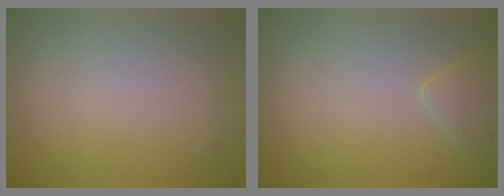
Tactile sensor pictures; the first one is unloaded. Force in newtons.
{"total": 2.3, "press": 2.2, "slide": 0.2}